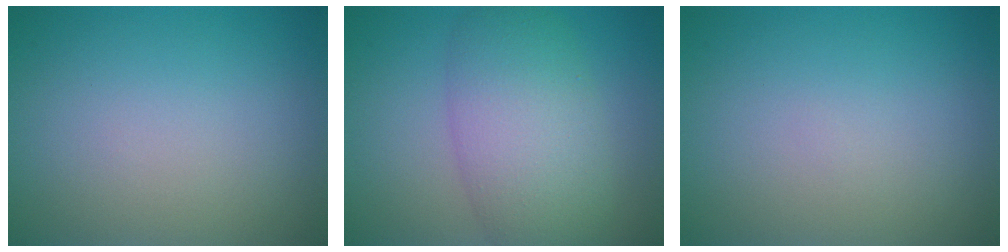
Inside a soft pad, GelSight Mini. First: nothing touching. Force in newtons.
{"total": 6.9, "press": 6.9, "slide": 0.5}
{"total": 0.0}